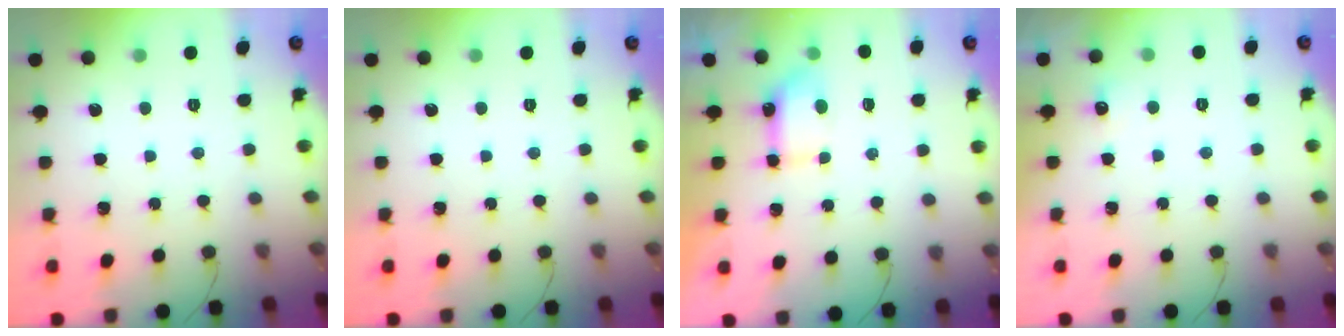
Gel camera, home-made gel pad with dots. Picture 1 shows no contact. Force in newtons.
{"total": 0.0}
{"total": 4.7, "press": 4.7, "slide": 0.8}
{"total": 6.6, "press": 3.0, "slide": 5.9}